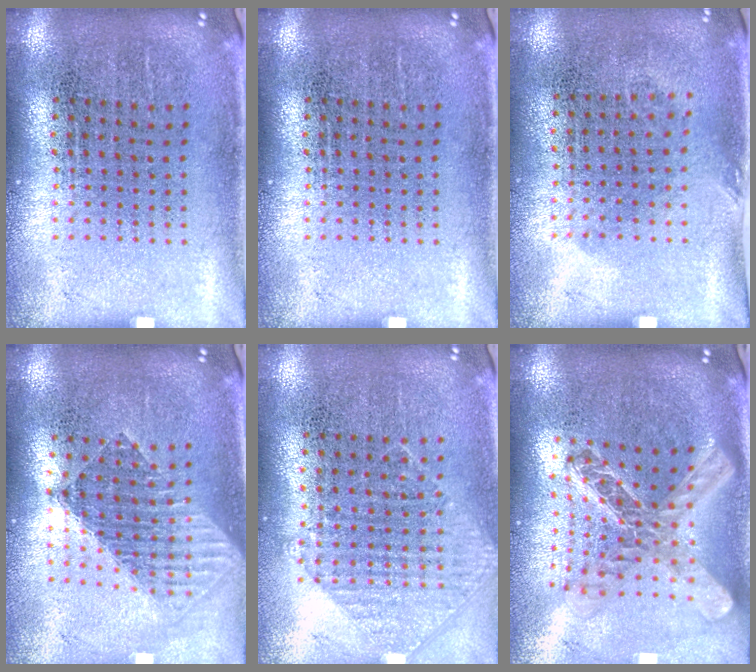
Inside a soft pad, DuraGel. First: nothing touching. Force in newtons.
{"total": 0.0}
{"total": 0.8, "press": 0.7, "slide": 0.5}
{"total": 1.6, "press": 1.4, "slide": 0.7}
{"total": 0.9, "press": 0.8, "slide": 0.3}
{"total": 2.4, "press": 1.9, "slide": 1.4}